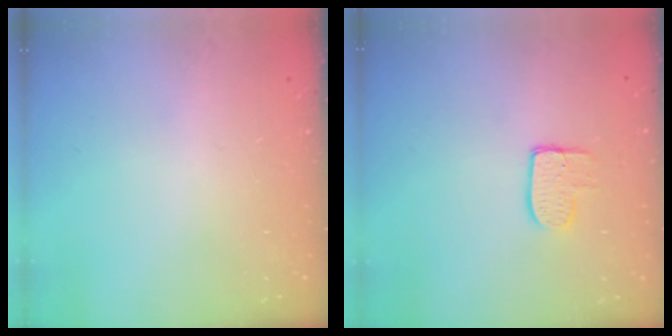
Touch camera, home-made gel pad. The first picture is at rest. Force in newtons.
{"total": 7.4, "press": 7.4, "slide": 0.2}